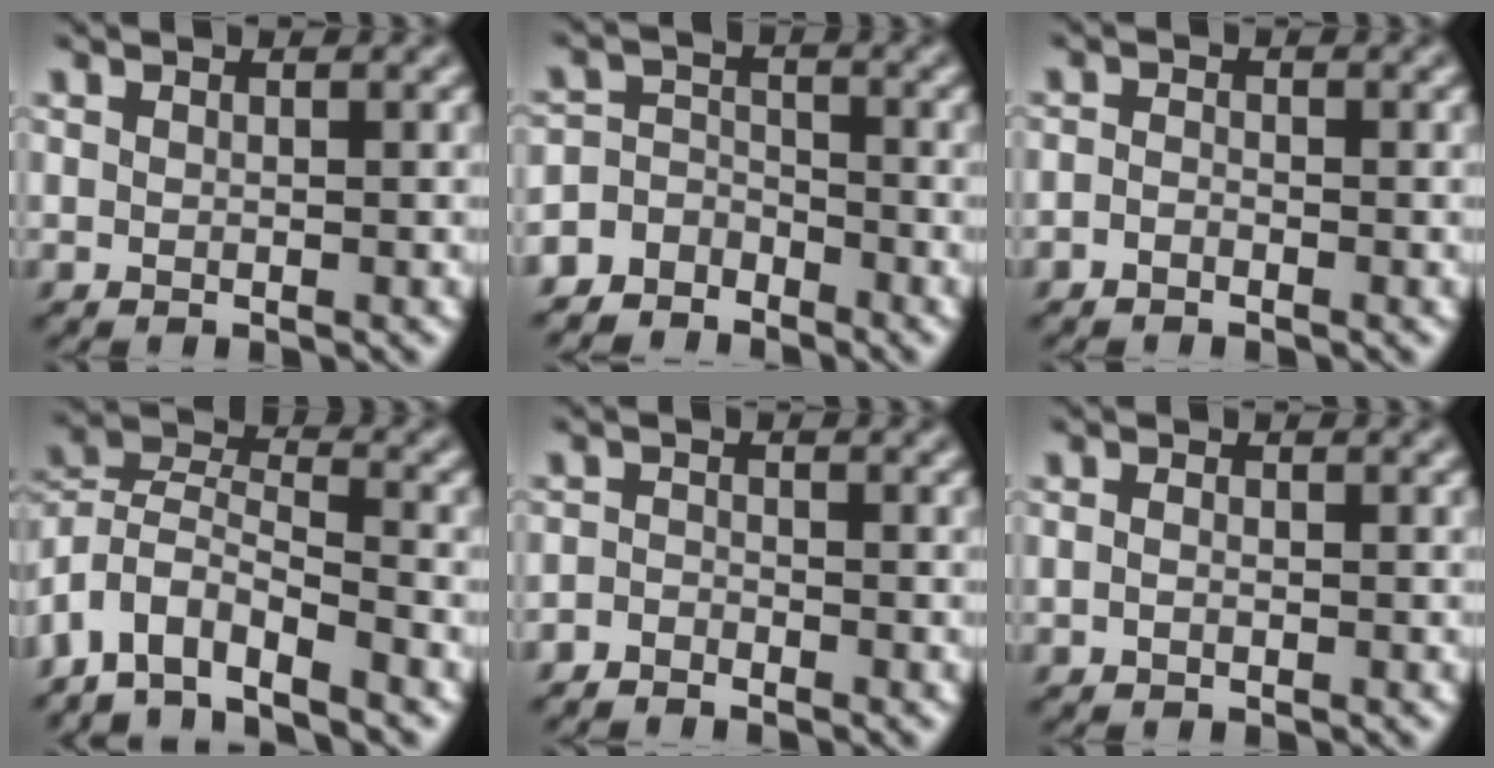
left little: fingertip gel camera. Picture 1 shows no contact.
{"total": 4.1, "force": [-3.5, 2.1, 0.1], "torque": [0.021, 0.007, -0.069]}
{"total": 0.9, "force": [-0.7, 0.5, 0.4], "torque": [-0.010, 0.001, -0.017]}
{"total": 6.7, "force": [-5.4, 2.4, 3.2], "torque": [-0.057, 0.007, -0.115]}
{"total": 1.4, "force": [-1.4, 0.4, 0.1], "torque": [-0.002, 0.004, -0.032]}
{"total": 0.7, "force": [-0.3, 0.5, 0.5], "torque": [-0.014, 0.001, -0.008]}